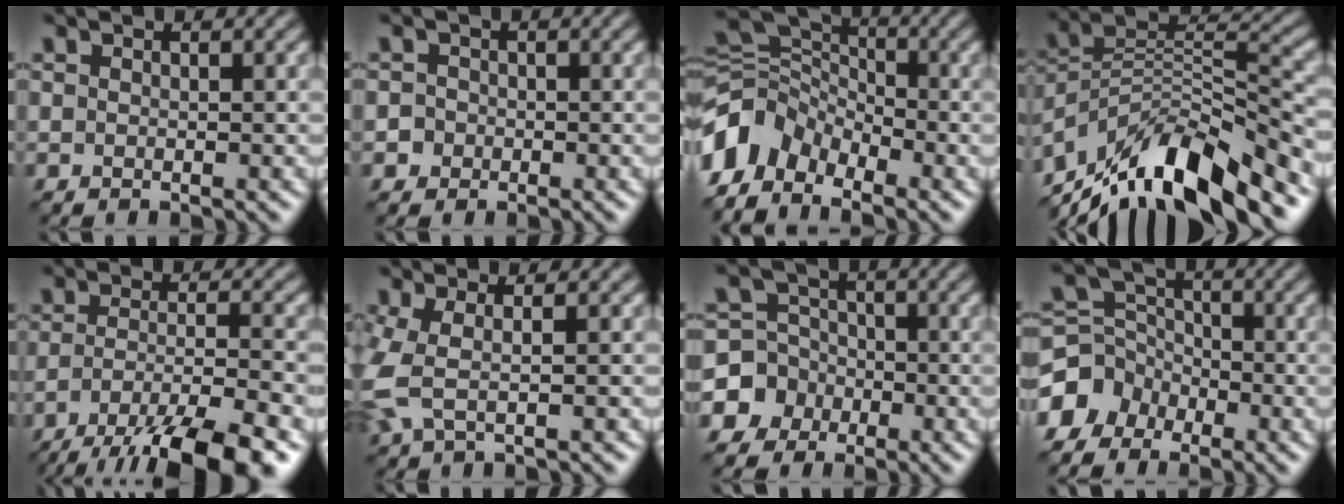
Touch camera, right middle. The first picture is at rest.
{"total": 2.8, "force": [-0.8, 2.6, 0.3], "torque": [0.018, 0.025, -0.026]}
{"total": 5.7, "force": [-4.0, 3.0, 2.7], "torque": [-0.051, 0.009, -0.096]}
{"total": 11.0, "force": [-8.8, 2.4, 6.1], "torque": [-0.106, 0.012, -0.170]}
{"total": 9.4, "force": [-6.7, 1.3, 6.5], "torque": [-0.108, -0.008, -0.118]}
{"total": 3.4, "force": [-0.7, 1.1, 3.1], "torque": [-0.096, -0.004, -0.012]}
{"total": 6.5, "force": [-2.6, 5.8, 1.0], "torque": [-0.026, 0.007, -0.069]}
{"total": 5.1, "force": [-3.3, 3.7, 1.3], "torque": [-0.013, 0.011, -0.071]}